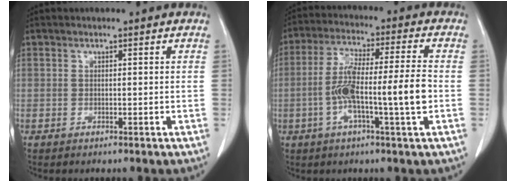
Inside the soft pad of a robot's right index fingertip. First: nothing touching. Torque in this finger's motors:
{"motor_torque": [1.38, -0.32, 0.53, 0.21]}